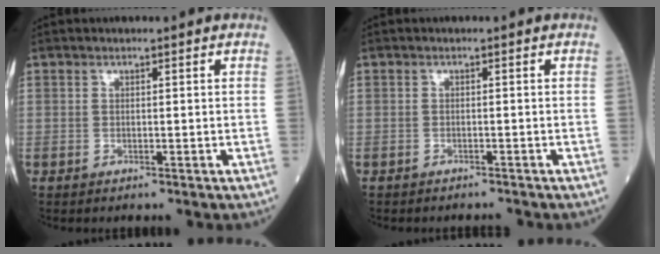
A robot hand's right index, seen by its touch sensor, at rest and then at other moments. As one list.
[{"total": 3.6, "force": [-3.0, 1.6, 1.2], "torque": [-0.030, -0.001, -0.043]}]